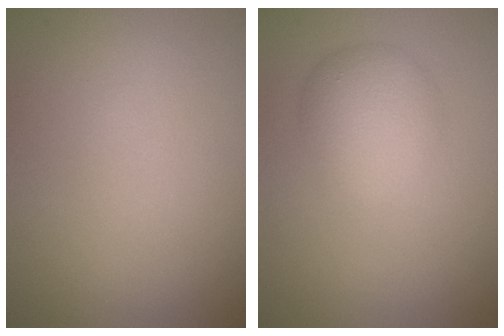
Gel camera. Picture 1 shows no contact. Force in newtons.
{"total": 4.1, "press": 4.1, "slide": 0.1}